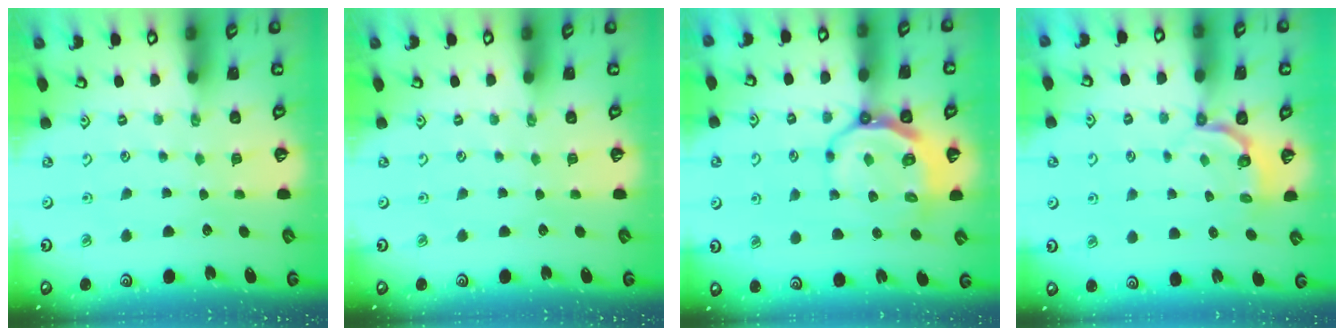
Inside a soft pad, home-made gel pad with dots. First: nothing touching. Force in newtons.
{"total": 0.0}
{"total": 9.6, "press": 9.0, "slide": 3.3}
{"total": 3.4, "press": 2.3, "slide": 2.5}